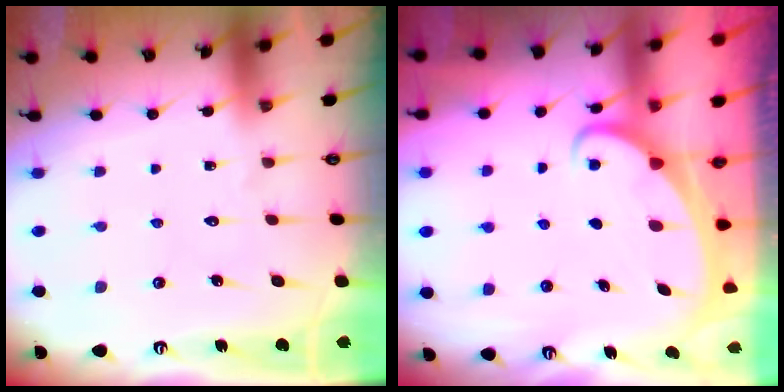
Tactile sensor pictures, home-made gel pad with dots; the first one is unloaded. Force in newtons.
{"total": 1.9, "press": 1.9, "slide": 0.3}